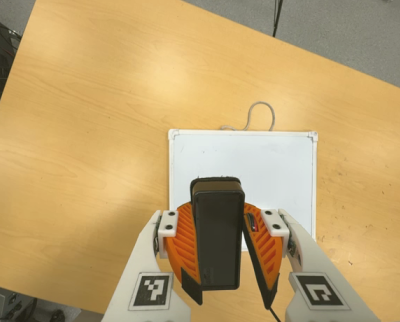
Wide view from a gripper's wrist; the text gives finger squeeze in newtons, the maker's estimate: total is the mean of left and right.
{"total": 9.2, "left": 9.2, "right": 9.2}